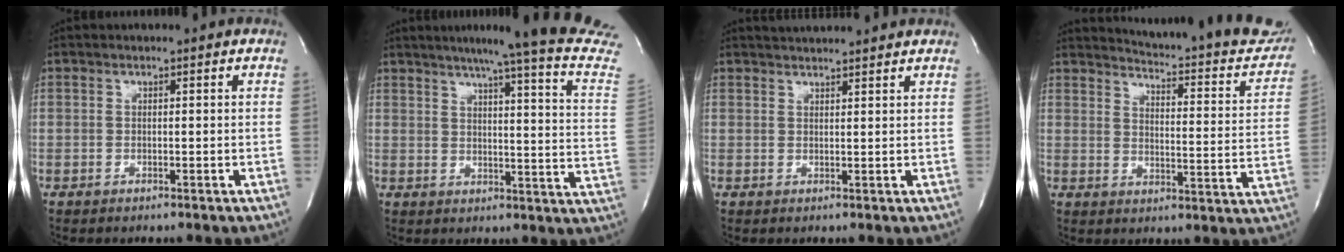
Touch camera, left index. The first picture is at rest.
{"total": 20.9, "force": [17.8, -1.5, 10.7], "torque": [-0.148, -0.078, 0.201]}
{"total": 5.7, "force": [5.5, 0.0, 1.5], "torque": [-0.027, 0.025, 0.071]}
{"total": 23.3, "force": [21.4, 3.7, 8.4], "torque": [-0.117, -0.087, 0.243]}